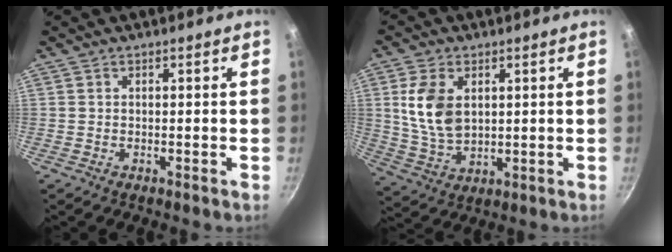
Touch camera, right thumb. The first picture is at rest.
{"total": 10.3, "force": [2.5, 6.5, 7.6], "torque": [-0.140, -0.021, 0.056]}